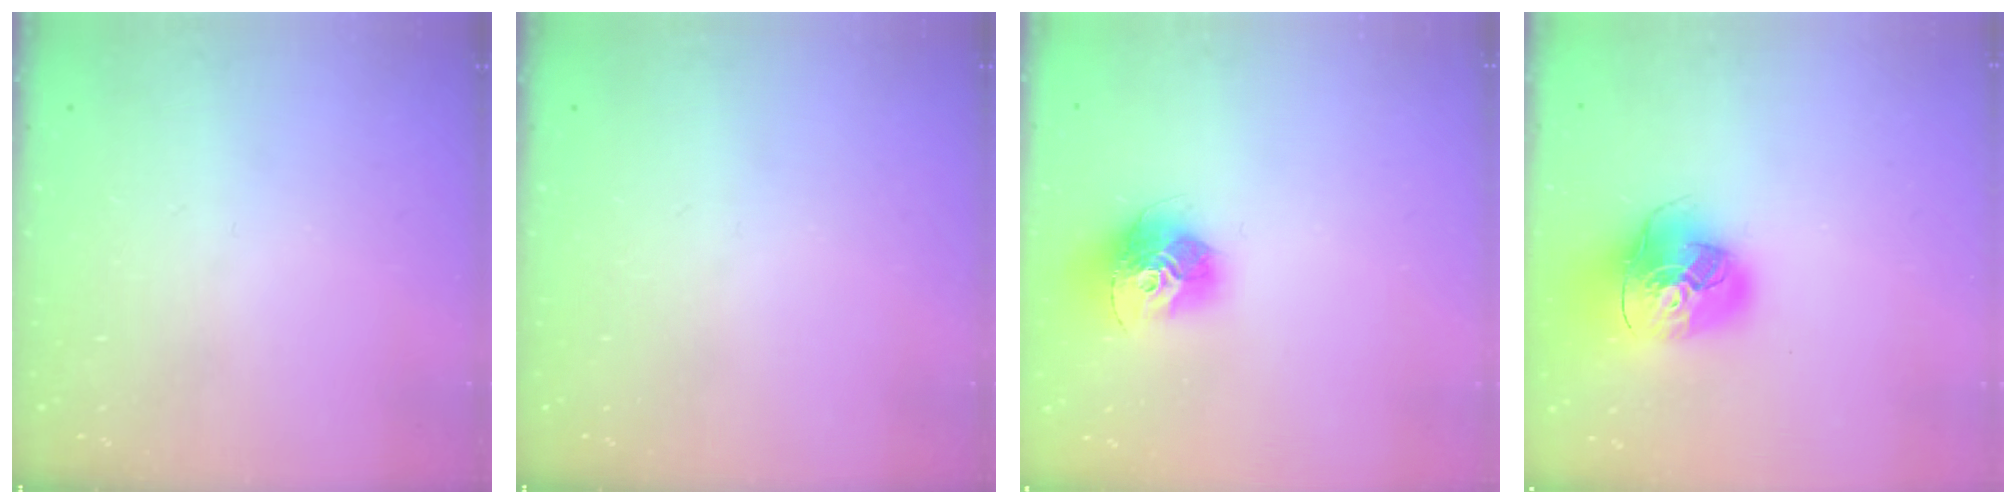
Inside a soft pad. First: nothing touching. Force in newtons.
{"total": 0.0}
{"total": 14.4, "press": 14.3, "slide": 1.3}
{"total": 18.0, "press": 17.8, "slide": 2.8}